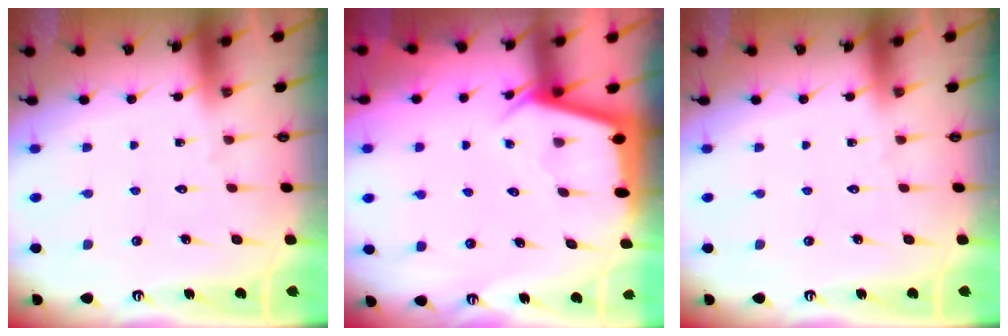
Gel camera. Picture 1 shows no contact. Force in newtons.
{"total": 2.9, "press": 2.9, "slide": 0.3}
{"total": 0.0}